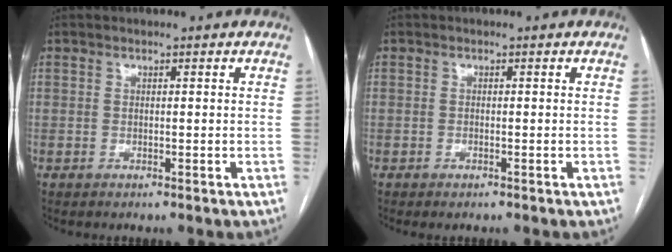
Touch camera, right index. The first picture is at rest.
{"total": 0.7, "force": [-0.5, 0.1, 0.5], "torque": [-0.012, -0.005, -0.003]}